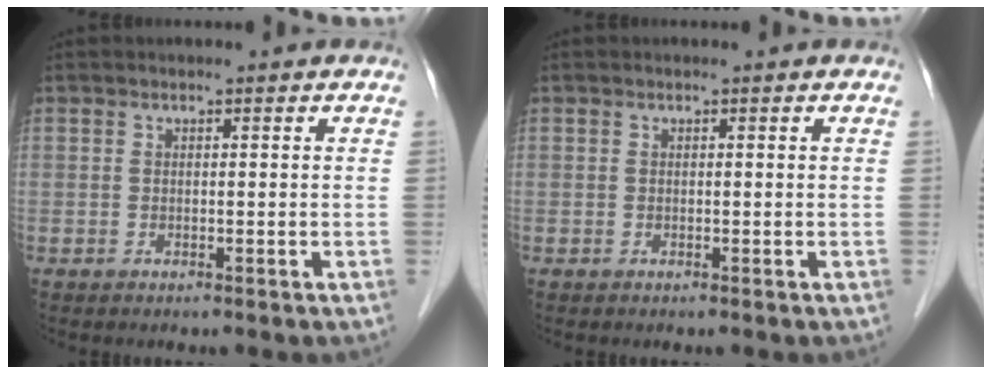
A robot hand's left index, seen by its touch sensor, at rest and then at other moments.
{"total": 0.0}